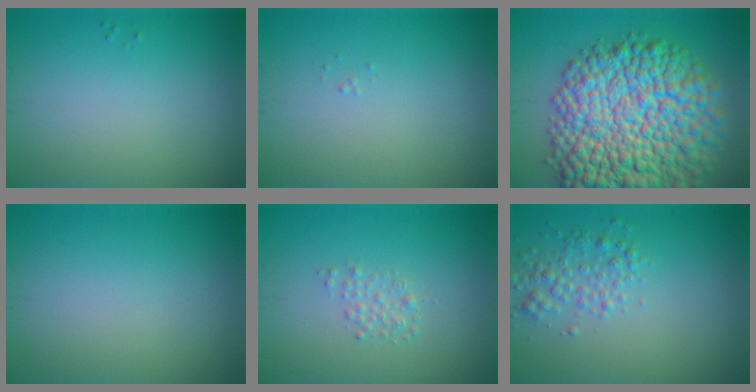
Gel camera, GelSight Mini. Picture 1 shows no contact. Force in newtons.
{"total": 0.0}
{"total": 16.9, "press": 16.9, "slide": 0.7}
{"total": 0.0}
{"total": 1.2, "press": 1.2, "slide": 0.0}
{"total": 2.5, "press": 2.5, "slide": 0.1}